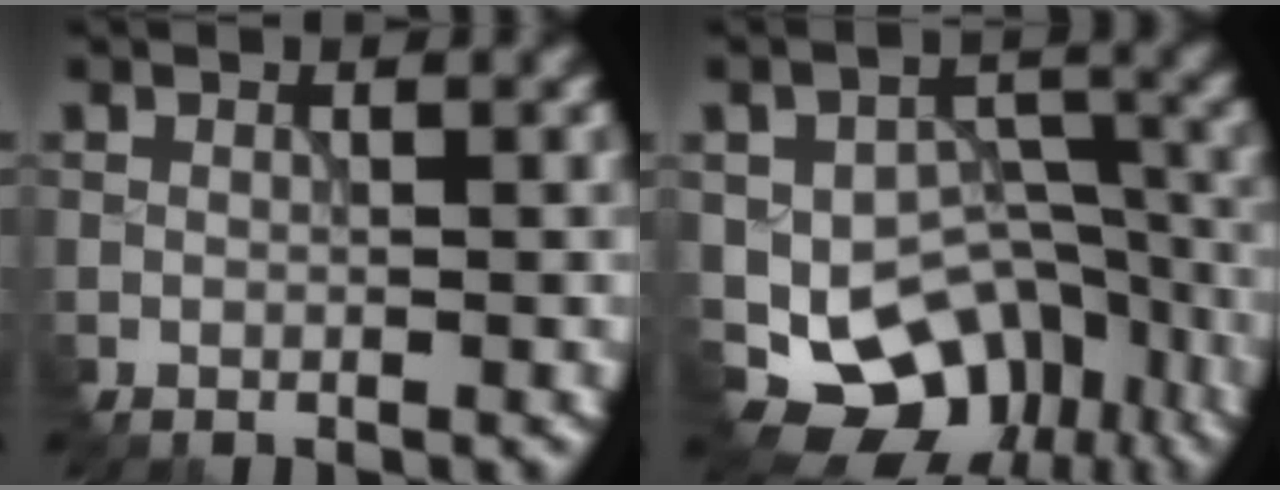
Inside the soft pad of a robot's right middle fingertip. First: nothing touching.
{"total": 8.6, "force": [-4.3, 6.3, 4.1], "torque": [-0.063, -0.016, -0.052]}